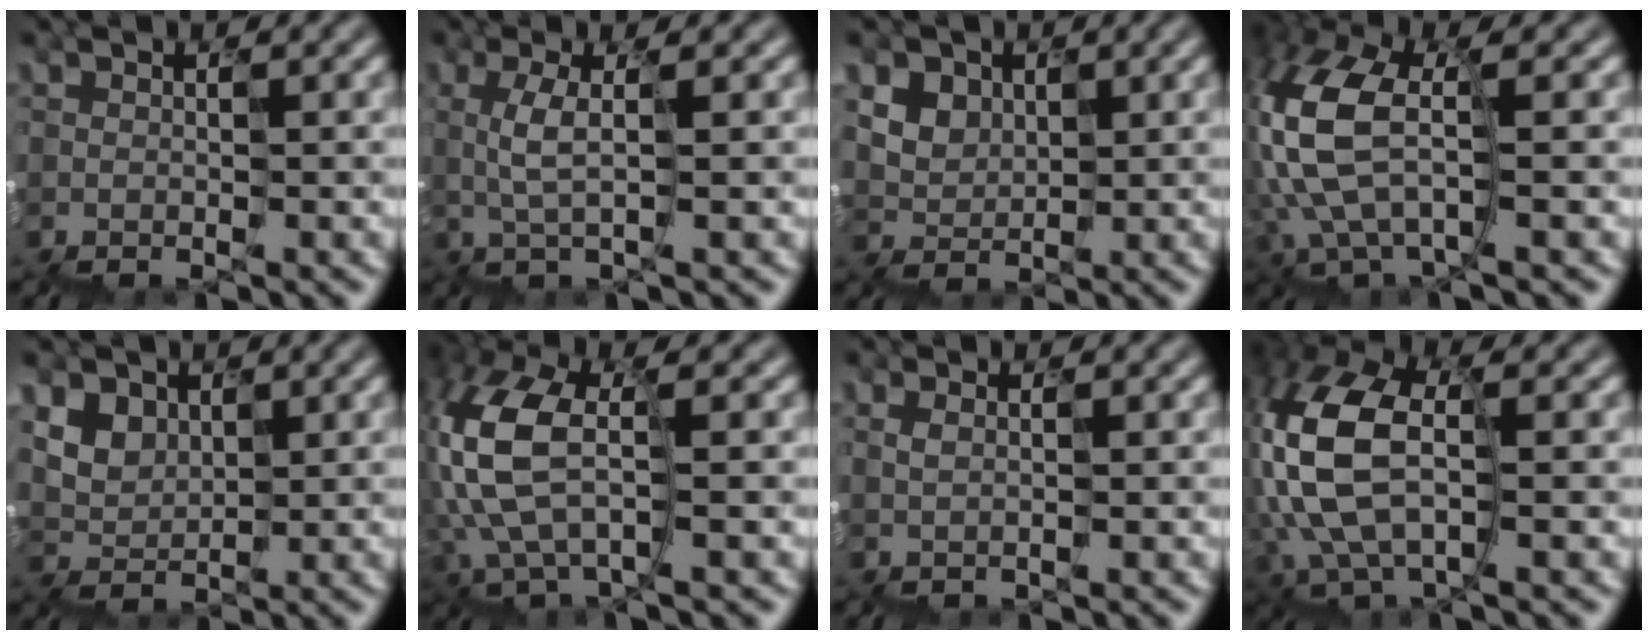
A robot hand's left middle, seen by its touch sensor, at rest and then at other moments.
{"total": 0.5, "force": [0.3, -0.1, 0.4], "torque": [-0.031, 0.002, 0.003]}
{"total": 4.5, "force": [3.0, 3.3, -0.8], "torque": [-0.017, 0.018, 0.041]}
{"total": 5.1, "force": [-0.2, 2.4, 4.5], "torque": [-0.156, 0.009, -0.016]}
{"total": 3.3, "force": [2.4, 1.9, -1.3], "torque": [-0.008, 0.014, 0.042]}
{"total": 4.6, "force": [0.0, 2.1, 4.1], "torque": [-0.149, 0.009, -0.009]}
{"total": 1.5, "force": [0.2, -0.6, -1.4], "torque": [0.008, 0.003, 0.003]}
{"total": 5.8, "force": [-0.2, 3.3, 4.8], "torque": [-0.165, 0.010, -0.012]}